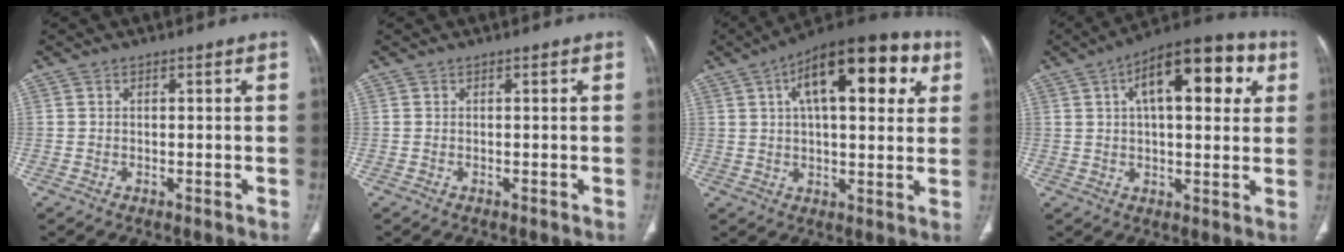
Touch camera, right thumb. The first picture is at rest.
{"total": 0.0}
{"total": 21.2, "force": [7.6, 9.2, 17.6], "torque": [-0.233, 0.014, 0.108]}
{"total": 17.5, "force": [5.6, 7.9, 14.6], "torque": [-0.175, 0.019, 0.074]}